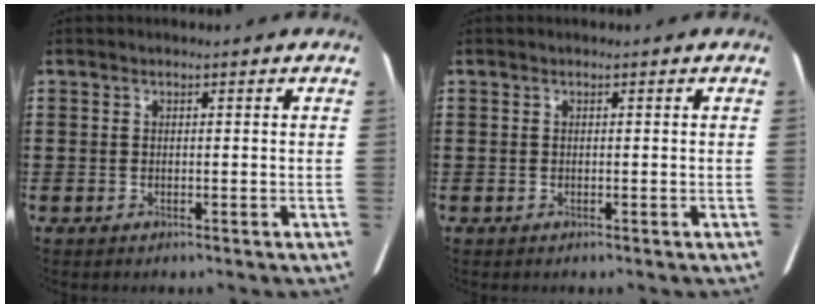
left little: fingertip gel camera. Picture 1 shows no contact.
{"total": 0.0}